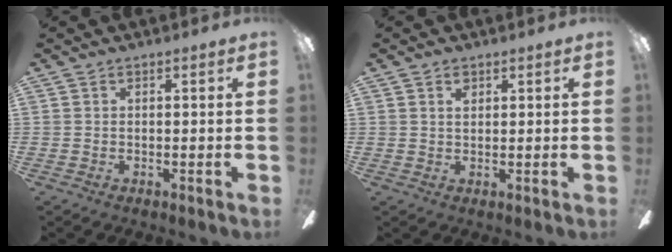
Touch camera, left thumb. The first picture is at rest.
{"total": 2.0, "force": [1.1, 1.2, 1.2], "torque": [-0.020, -0.001, 0.018]}